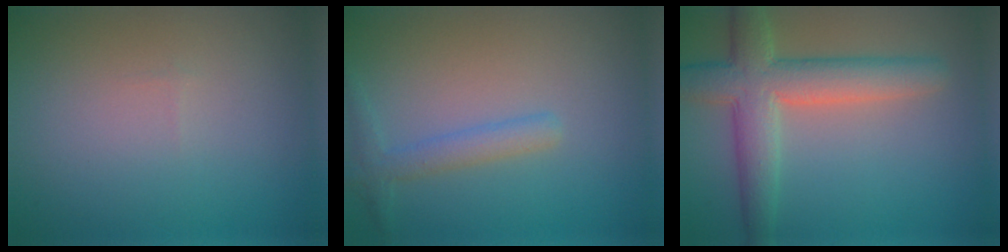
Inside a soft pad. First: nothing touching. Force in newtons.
{"total": 2.2, "press": 2.2, "slide": 0.1}
{"total": 6.4, "press": 6.4, "slide": 0.3}